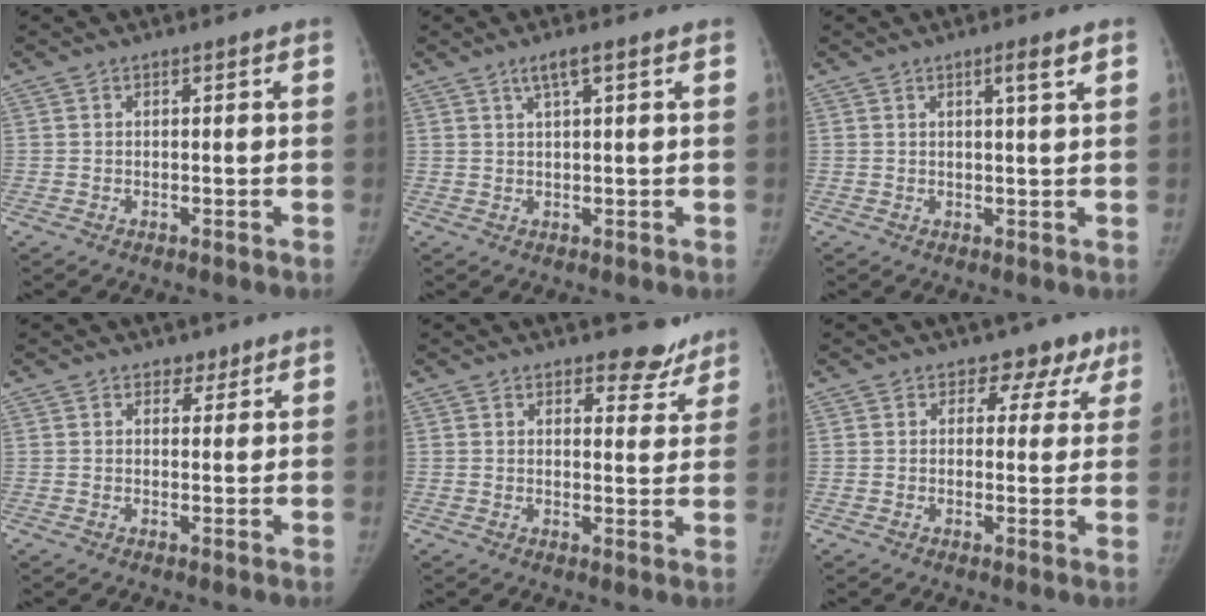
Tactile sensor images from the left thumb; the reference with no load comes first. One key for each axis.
{"total": 2.8, "fx": 1.5, "fy": 0.1, "fz": 2.3, "tx": -0.049, "ty": 0.001, "tz": 0.032}
{"total": 2.9, "fx": 1.5, "fy": 0.0, "fz": 2.5, "tx": -0.041, "ty": -0.008, "tz": 0.025}
{"total": 1.8, "fx": 1.3, "fy": 1.2, "fz": 0.3, "tx": 0.012, "ty": -0.007, "tz": 0.015}
{"total": 5.8, "fx": 4.9, "fy": 2.8, "fz": 1.4, "tx": 0.020, "ty": -0.034, "tz": 0.057}
{"total": 5.5, "fx": 3.5, "fy": 4.2, "fz": 1.0, "tx": 0.028, "ty": -0.013, "tz": 0.029}